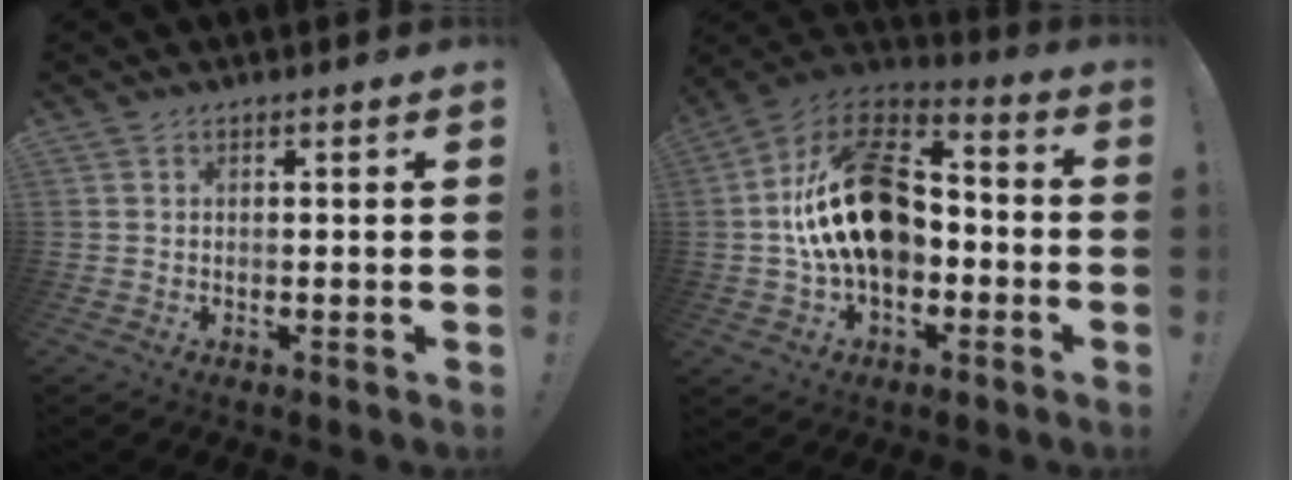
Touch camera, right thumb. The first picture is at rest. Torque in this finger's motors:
{"motor_torque": [2.30, 2.29, 0.41, -0.08, 0.39]}